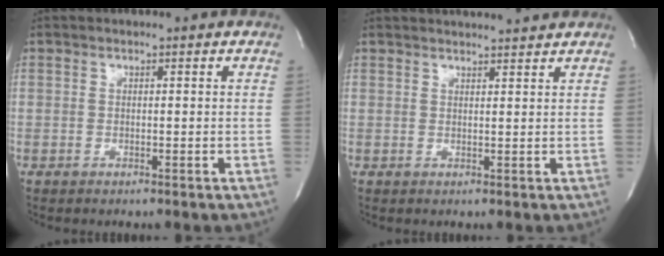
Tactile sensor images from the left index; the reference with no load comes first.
{"total": 6.6, "force": [6.5, 0.0, 1.3], "torque": [-0.019, 0.013, 0.076]}